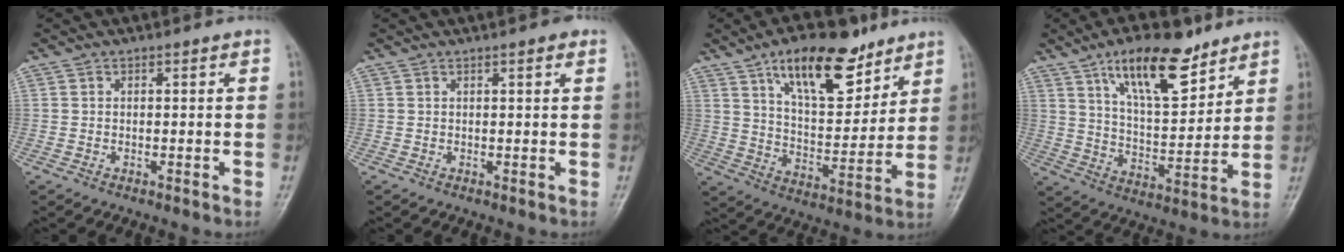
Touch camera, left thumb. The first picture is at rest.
{"total": 1.9, "force": [1.1, 0.4, 1.5], "torque": [-0.018, 0.001, 0.011]}
{"total": 17.4, "force": [10.8, 7.6, 11.3], "torque": [-0.136, -0.054, 0.182]}
{"total": 15.7, "force": [9.9, 6.1, 10.5], "torque": [-0.141, -0.054, 0.173]}